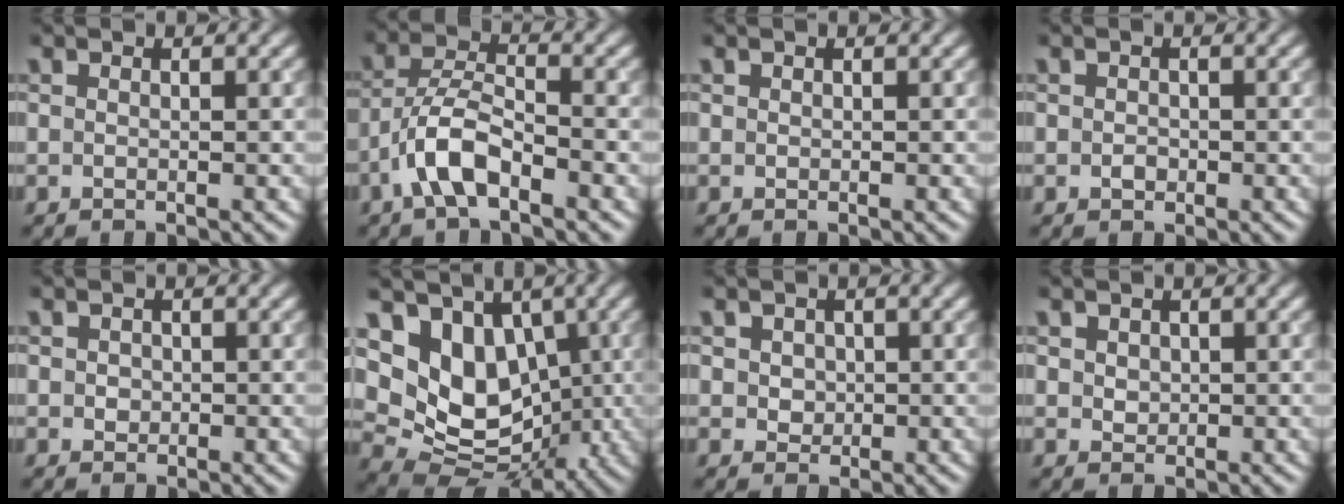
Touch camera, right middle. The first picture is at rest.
{"total": 4.6, "force": [-2.6, 1.6, 3.4], "torque": [-0.063, 0.010, -0.056]}
{"total": 0.0}
{"total": 0.8, "force": [-0.2, 0.6, 0.4], "torque": [-0.006, -0.004, -0.005]}
{"total": 0.9, "force": [0.1, 0.8, 0.3], "torque": [-0.005, -0.001, 0.002]}
{"total": 10.0, "force": [1.8, 7.7, 6.0], "torque": [-0.086, -0.009, 0.016]}
{"total": 1.8, "force": [0.5, 1.5, 0.8], "torque": [-0.013, 0.008, 0.010]}
{"total": 1.2, "force": [0.4, 1.0, 0.4], "torque": [-0.008, 0.000, 0.010]}